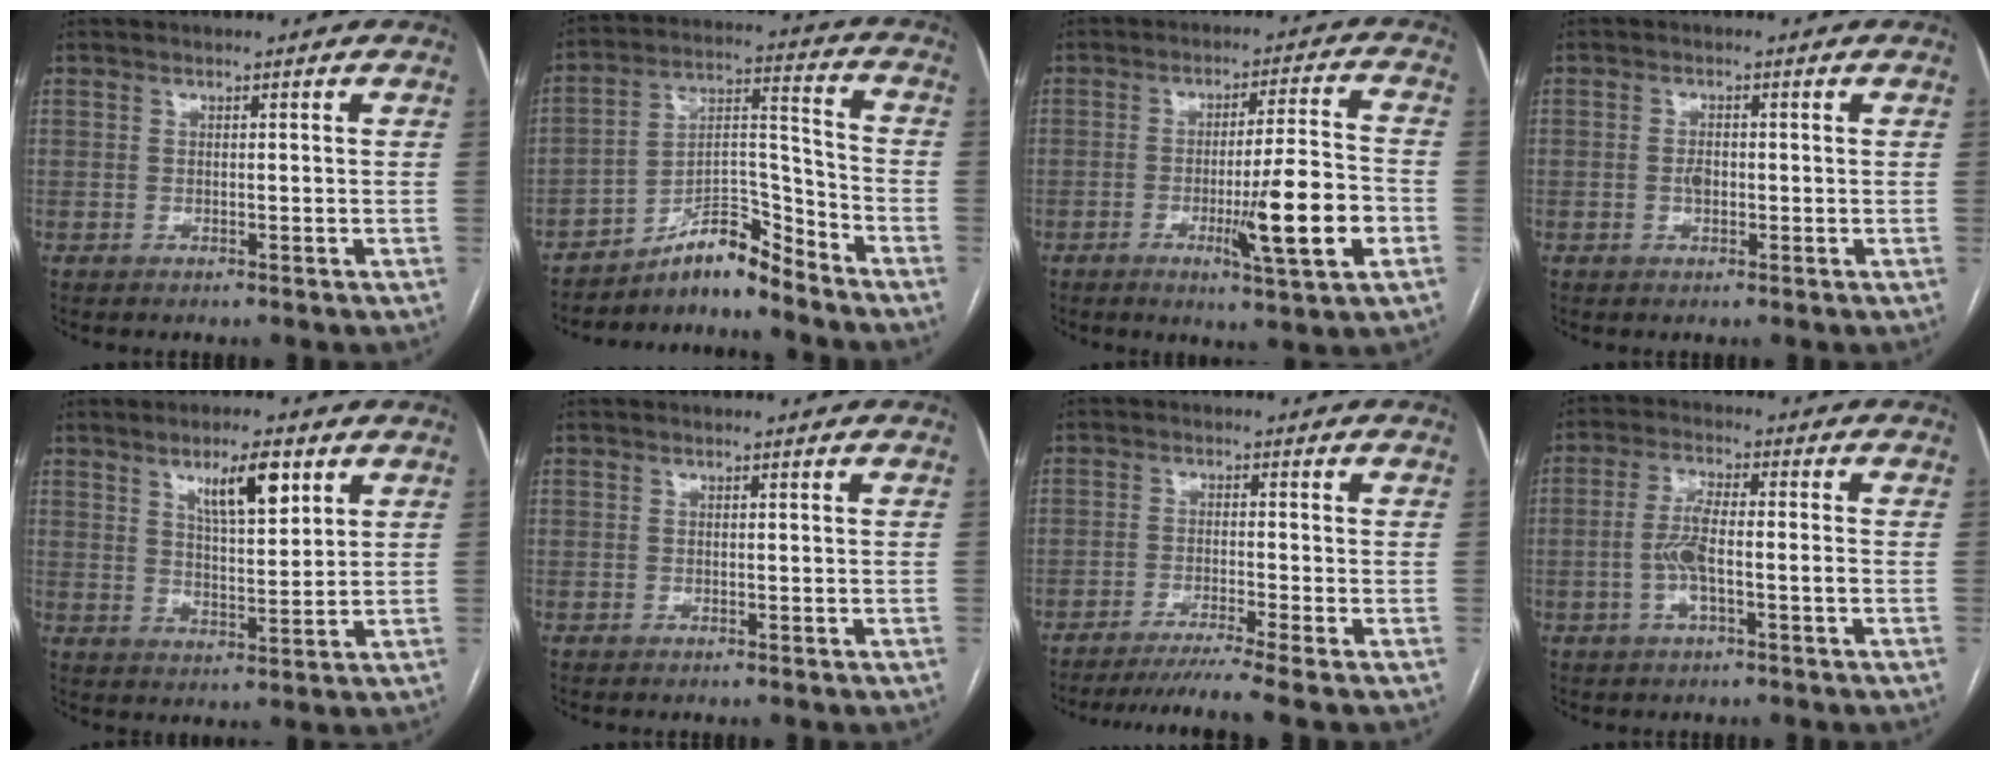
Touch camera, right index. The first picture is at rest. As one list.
[{"total": 8.2, "force": [-7.7, 1.5, 2.6], "torque": [-0.039, 0.043, -0.133]}, {"total": 12.0, "force": [-3.8, -0.1, 11.4], "torque": [-0.177, -0.014, -0.058]}, {"total": 1.6, "force": [-0.4, 0.8, 1.4], "torque": [-0.025, 0.002, -0.005]}, {"total": 7.7, "force": [4.1, 1.8, 6.3], "torque": [-0.108, -0.001, 0.073]}, {"total": 0.0}, {"total": 7.4, "force": [-6.2, -2.5, 3.2], "torque": [-0.042, -0.024, -0.100]}, {"total": 5.9, "force": [-1.5, 0.9, 5.6], "torque": [-0.121, 0.011, -0.029]}]